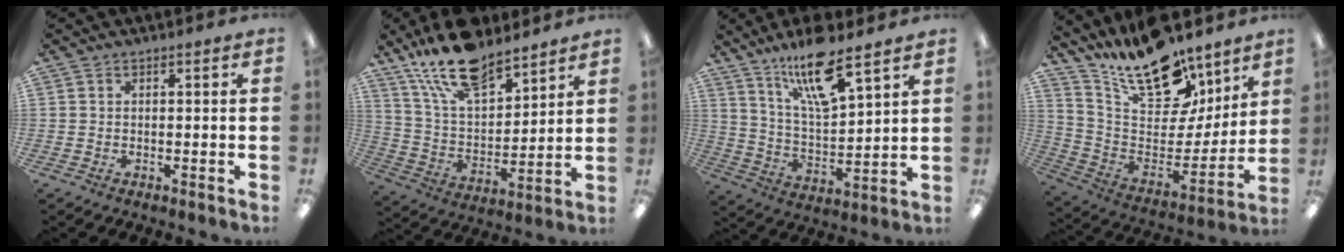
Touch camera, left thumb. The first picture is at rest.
{"total": 17.4, "force": [13.4, 7.0, 8.5], "torque": [-0.174, -0.068, 0.243]}
{"total": 14.8, "force": [10.7, 3.9, 9.5], "torque": [-0.170, -0.051, 0.180]}
{"total": 21.9, "force": [16.2, 9.6, 11.1], "torque": [-0.188, -0.111, 0.289]}